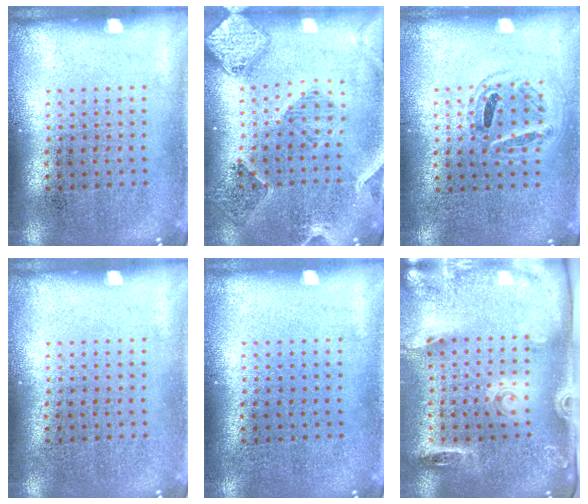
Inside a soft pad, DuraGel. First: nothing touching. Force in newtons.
{"total": 1.6, "press": 1.6, "slide": 0.3}
{"total": 0.9, "press": 0.9, "slide": 0.3}
{"total": 0.0}
{"total": 0.0}
{"total": 2.7, "press": 1.9, "slide": 1.9}